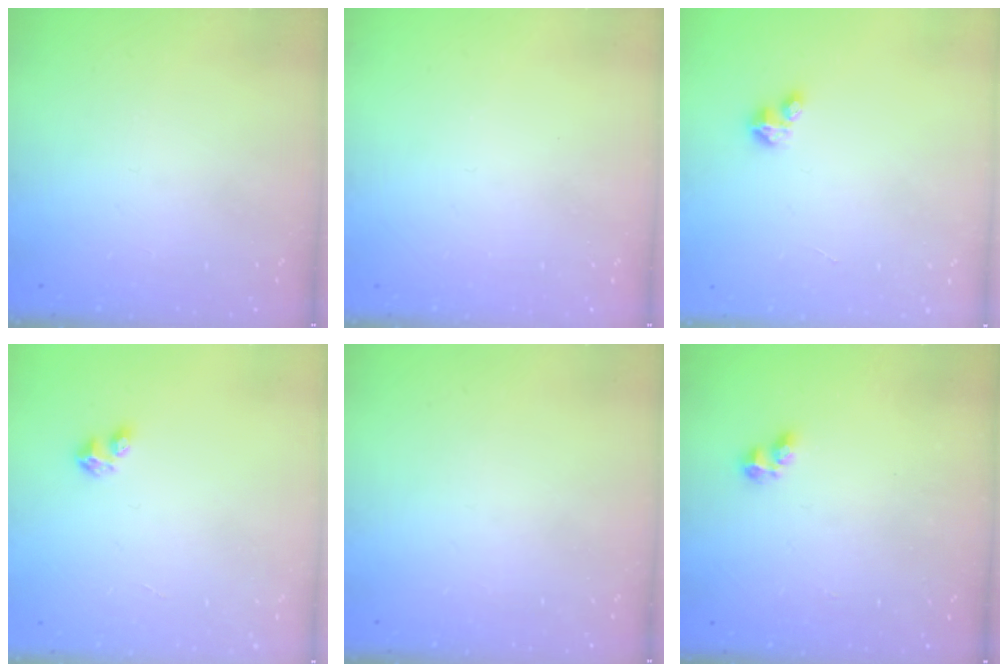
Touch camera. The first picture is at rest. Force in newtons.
{"total": 0.0}
{"total": 2.7, "press": 2.7, "slide": 0.3}
{"total": 3.0, "press": 2.9, "slide": 0.3}
{"total": 0.0}
{"total": 1.8, "press": 1.7, "slide": 0.5}